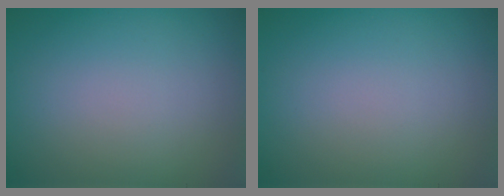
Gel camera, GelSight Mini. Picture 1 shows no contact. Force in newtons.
{"total": 0.0}